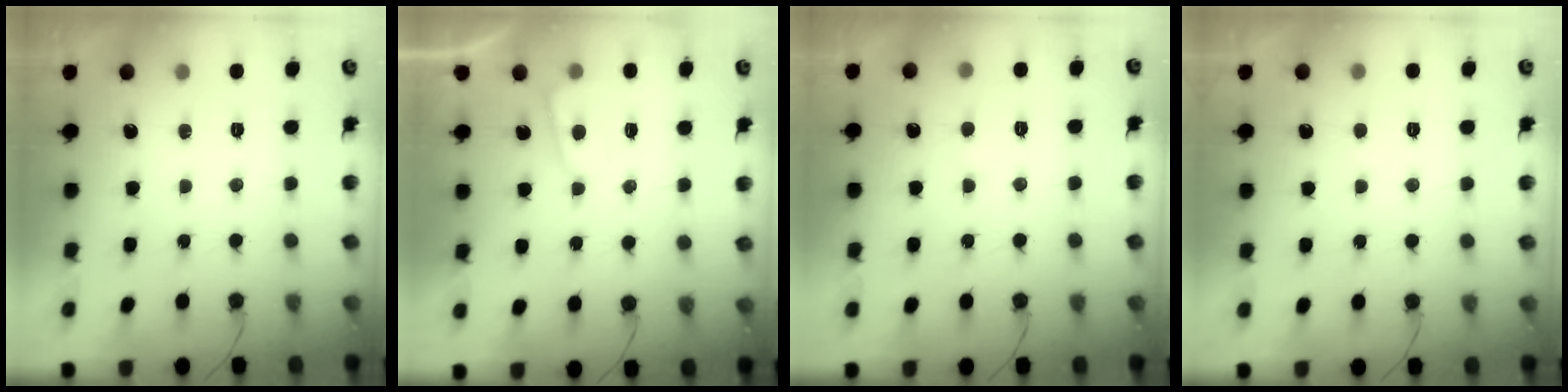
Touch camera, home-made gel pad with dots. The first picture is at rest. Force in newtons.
{"total": 2.8, "press": 2.8, "slide": 0.3}
{"total": 2.2, "press": 2.2, "slide": 0.2}
{"total": 1.9, "press": 1.9, "slide": 0.3}